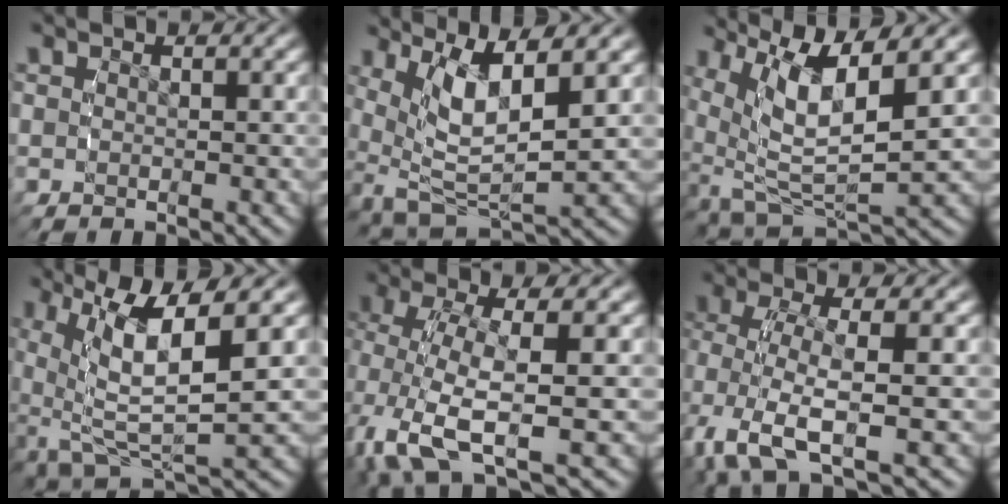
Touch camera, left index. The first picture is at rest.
{"total": 7.1, "force": [-0.9, 4.3, 5.6], "torque": [-0.131, -0.046, 0.010]}
{"total": 7.5, "force": [0.0, 4.2, 6.2], "torque": [-0.123, -0.040, 0.022]}
{"total": 7.8, "force": [-0.3, 3.8, 6.8], "torque": [-0.125, -0.032, 0.016]}
{"total": 5.9, "force": [-2.6, 2.5, 4.7], "torque": [-0.135, -0.046, -0.022]}
{"total": 5.5, "force": [-2.3, 2.8, 4.2], "torque": [-0.131, -0.044, -0.020]}